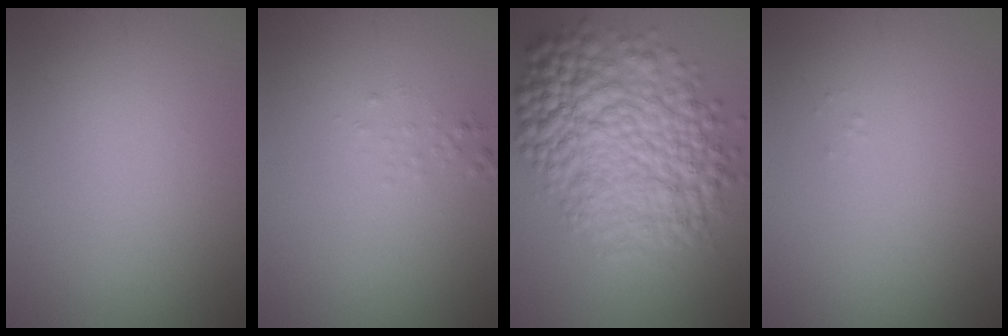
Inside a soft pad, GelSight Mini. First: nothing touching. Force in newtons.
{"total": 0.7, "press": 0.6, "slide": 0.1}
{"total": 11.4, "press": 11.4, "slide": 0.2}
{"total": 0.0}